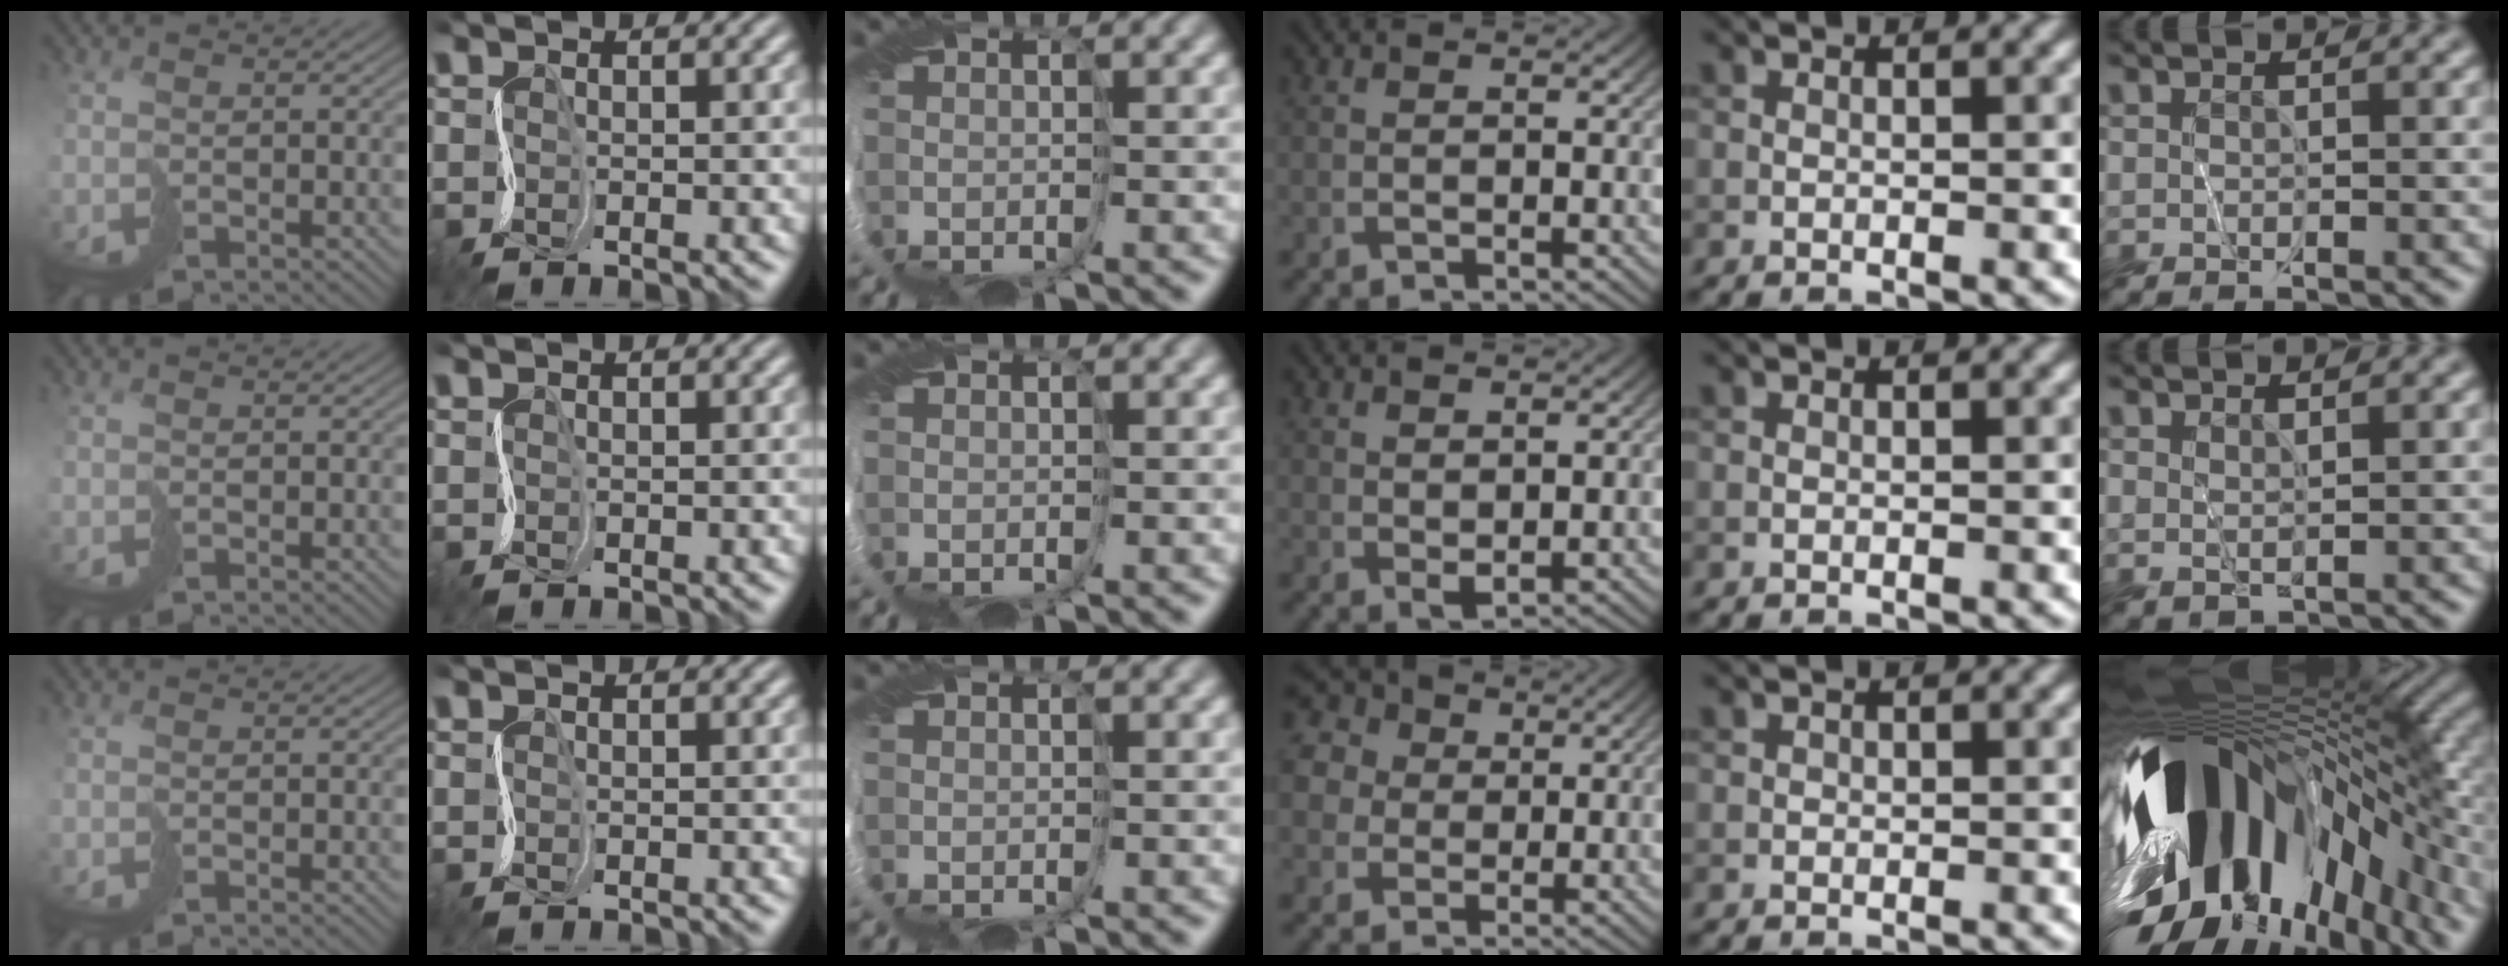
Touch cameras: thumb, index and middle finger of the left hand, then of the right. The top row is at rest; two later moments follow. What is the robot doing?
{"motion": "cut", "object": "bubble wrap"}